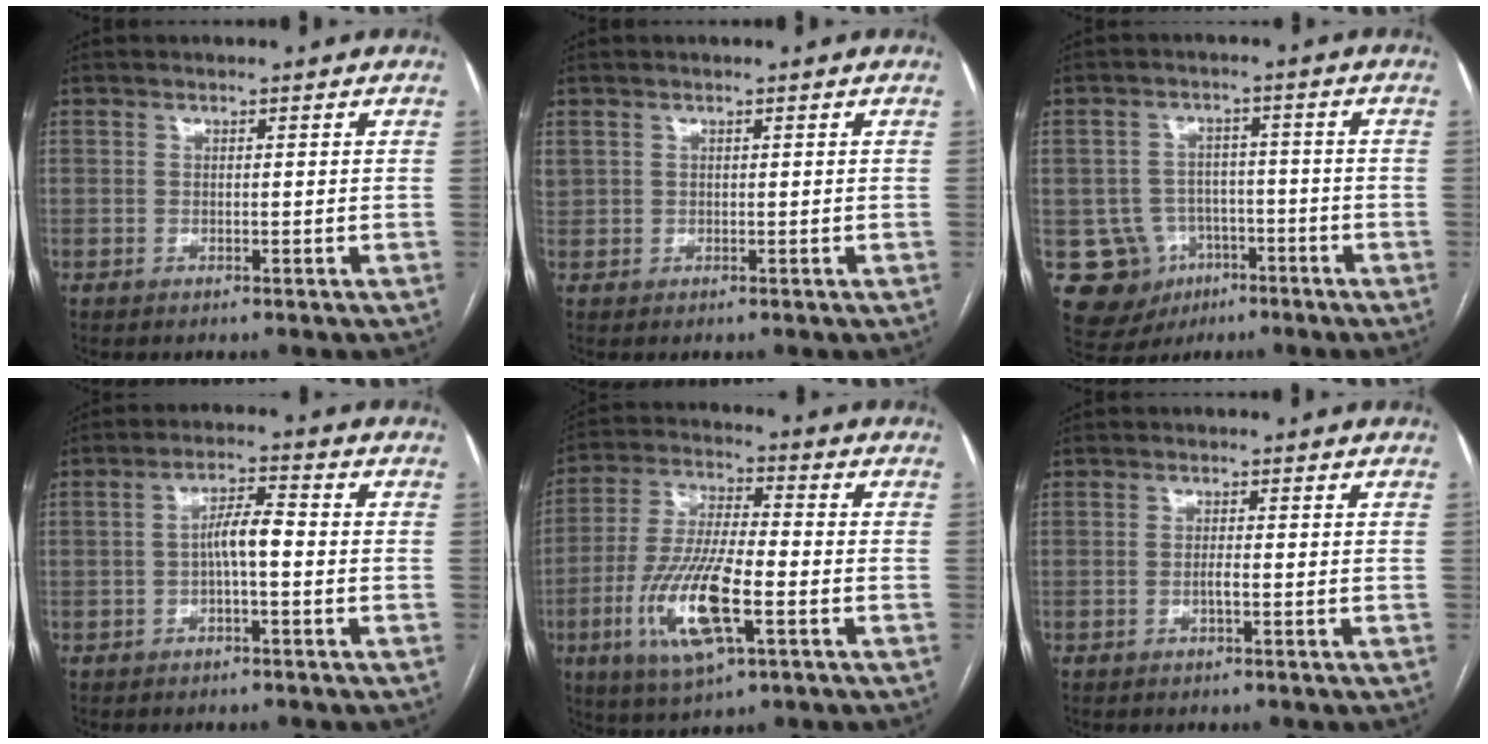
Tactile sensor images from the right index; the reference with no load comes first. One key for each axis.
{"total": 1.5, "fx": 0.7, "fy": 1.3, "fz": 0.3, "tx": -0.008, "ty": 0.016, "tz": 0.016}
{"total": 9.4, "fx": -3.3, "fy": 8.6, "fz": 1.8, "tx": -0.037, "ty": 0.019, "tz": -0.035}
{"total": 4.6, "fx": -0.8, "fy": 0.9, "fz": 4.4, "tx": -0.079, "ty": 0.016, "tz": -0.012}
{"total": 14.5, "fx": -4.9, "fy": 3.2, "fz": 13.2, "tx": -0.276, "ty": -0.013, "tz": -0.086}
{"total": 1.0, "fx": -0.4, "fy": 0.0, "fz": 1.0, "tx": -0.019, "ty": 0.001, "tz": -0.009}